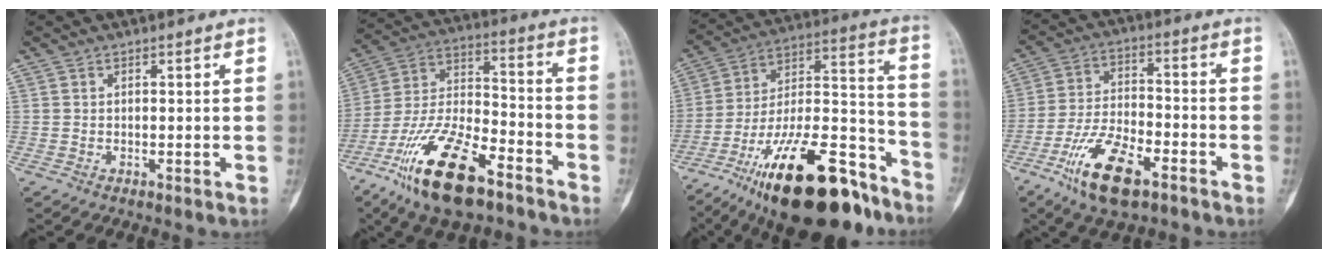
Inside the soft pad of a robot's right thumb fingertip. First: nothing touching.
{"total": 20.3, "force": [-12.5, 7.9, 14.0], "torque": [-0.268, 0.065, -0.229]}
{"total": 30.0, "force": [-19.3, 10.6, 20.3], "torque": [-0.285, 0.084, -0.319]}
{"total": 13.8, "force": [-7.9, 5.9, 9.7], "torque": [-0.173, 0.036, -0.144]}